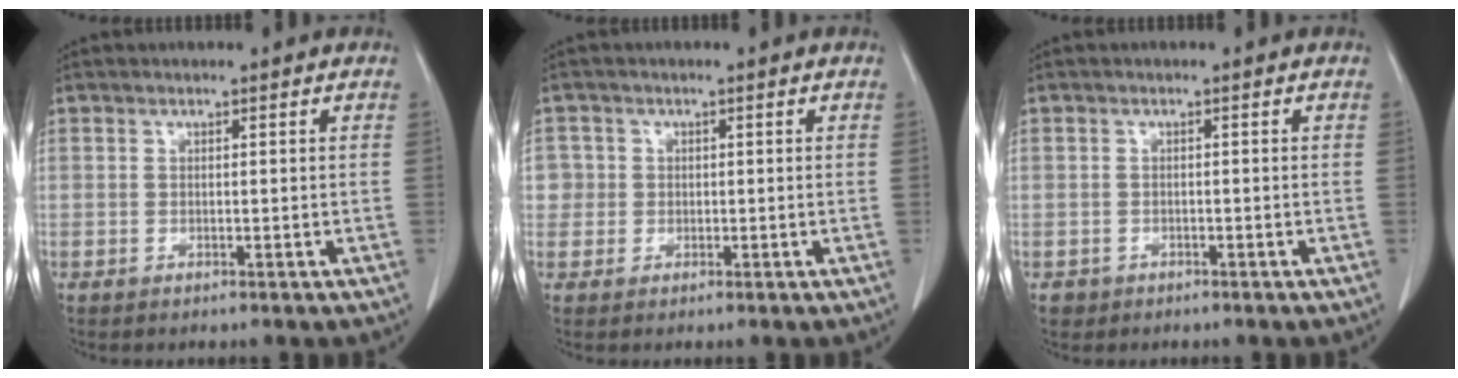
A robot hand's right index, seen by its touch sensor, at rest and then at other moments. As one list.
[{"total": 3.5, "force": [0.2, 3.5, 0.1], "torque": [0.013, 0.013, 0.005]}, {"total": 1.9, "force": [-0.8, 1.7, 0.2], "torque": [-0.004, 0.004, -0.010]}]